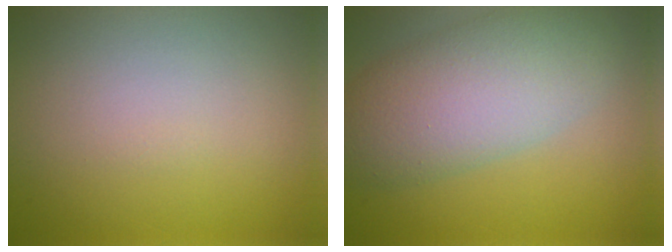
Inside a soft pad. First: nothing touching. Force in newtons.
{"total": 7.2, "press": 7.2, "slide": 0.6}